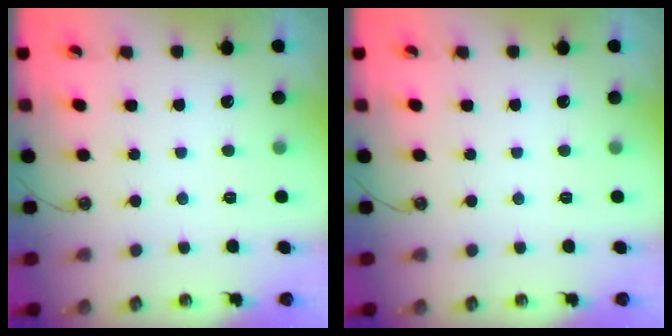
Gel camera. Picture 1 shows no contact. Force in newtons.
{"total": 0.0}